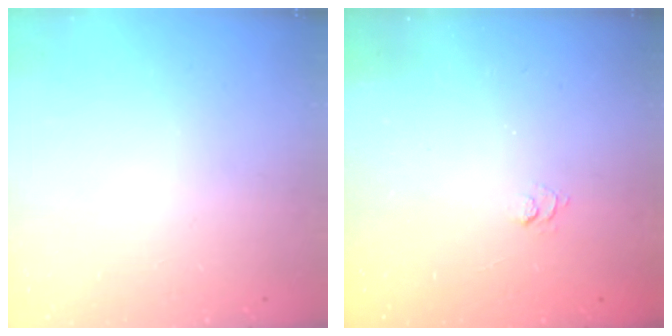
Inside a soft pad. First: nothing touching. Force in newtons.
{"total": 1.9, "press": 1.5, "slide": 1.3}